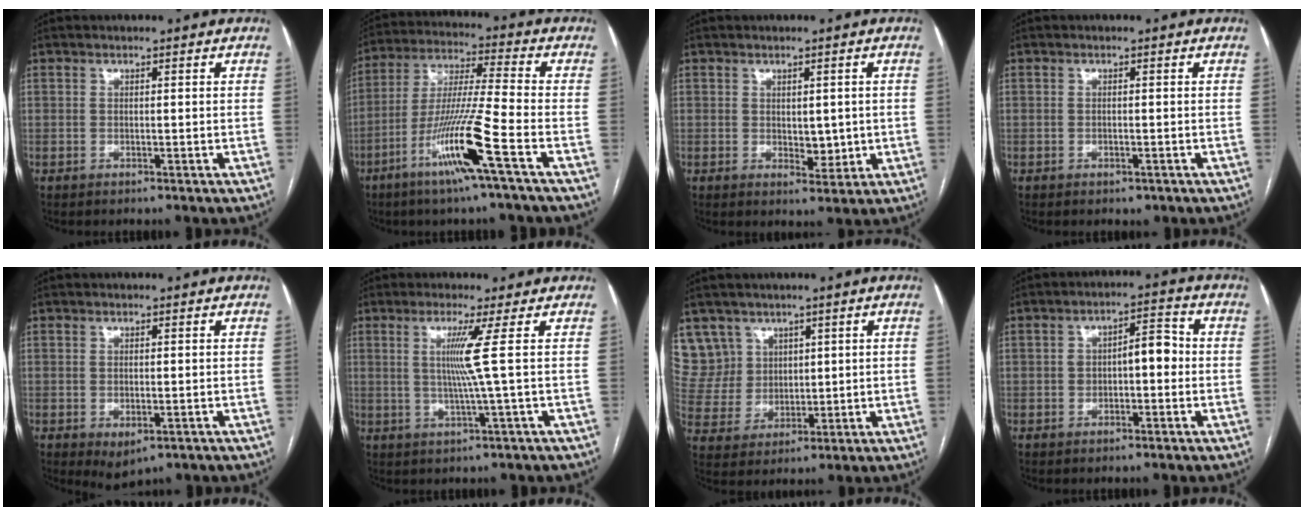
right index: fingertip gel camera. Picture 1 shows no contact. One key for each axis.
{"total": 13.5, "fx": -6.6, "fy": -1.7, "fz": 11.6, "tx": -0.233, "ty": -0.018, "tz": -0.128}
{"total": 3.3, "fx": -0.1, "fy": 1.7, "fz": 2.8, "tx": -0.035, "ty": -0.005, "tz": 0.007}
{"total": 1.1, "fx": -0.7, "fy": 0.6, "fz": 0.7, "tx": -0.010, "ty": -0.001, "tz": -0.003}
{"total": 3.4, "fx": -1.3, "fy": 1.6, "fz": 2.7, "tx": -0.042, "ty": -0.008, "tz": -0.007}
{"total": 5.0, "fx": 0.8, "fy": -2.2, "fz": 4.4, "tx": -0.089, "ty": -0.007, "tz": 0.019}
{"total": 8.0, "fx": 4.9, "fy": 6.3, "fz": -0.2, "tx": -0.001, "ty": 0.023, "tz": 0.111}
{"total": 5.2, "fx": -0.3, "fy": 2.1, "fz": 4.7, "tx": -0.075, "ty": 0.032, "tz": -0.006}